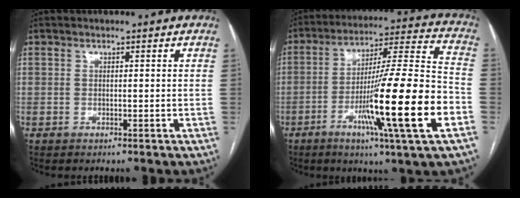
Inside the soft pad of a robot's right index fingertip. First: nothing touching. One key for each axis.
{"total": 20.9, "fx": -7.0, "fy": -0.4, "fz": 19.7, "tx": -0.312, "ty": -0.016, "tz": -0.119}